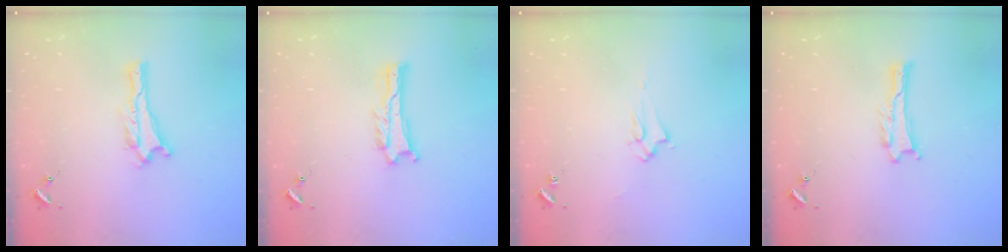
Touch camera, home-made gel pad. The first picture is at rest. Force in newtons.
{"total": 1.0, "press": 1.0, "slide": 0.2}
{"total": 1.9, "press": 1.9, "slide": 0.3}
{"total": 0.0}